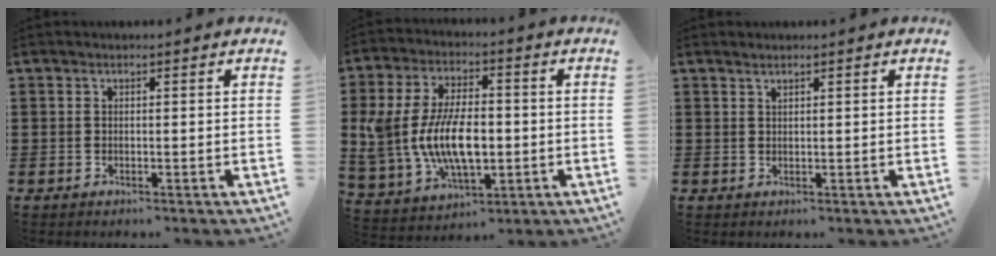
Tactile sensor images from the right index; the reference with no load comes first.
{"total": 12.0, "force": [-0.8, 6.8, 9.8], "torque": [-0.222, 0.000, -0.015]}
{"total": 0.7, "force": [0.6, 0.1, 0.3], "torque": [-0.007, -0.001, 0.011]}